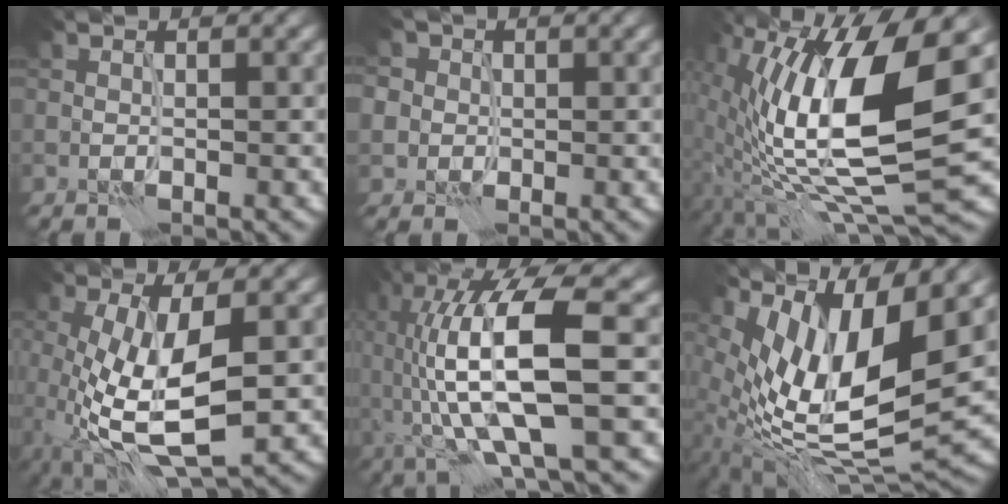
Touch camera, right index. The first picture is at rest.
{"total": 4.8, "force": [1.8, 4.2, 1.6], "torque": [-0.030, 0.018, 0.013]}
{"total": 15.1, "force": [0.5, 5.2, 14.1], "torque": [-0.264, -0.015, 0.010]}
{"total": 9.5, "force": [-2.2, 3.4, 8.6], "torque": [-0.181, -0.015, -0.039]}
{"total": 12.0, "force": [-1.0, 3.2, 11.5], "torque": [-0.219, 0.008, -0.011]}
{"total": 12.4, "force": [3.7, 4.4, 10.9], "torque": [-0.220, -0.003, 0.079]}